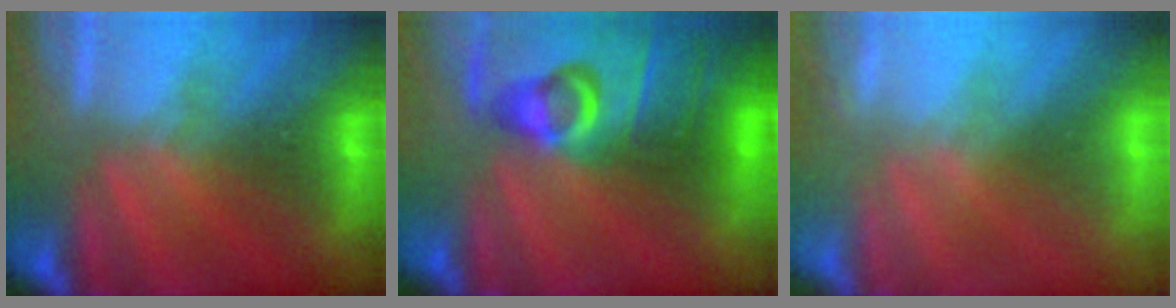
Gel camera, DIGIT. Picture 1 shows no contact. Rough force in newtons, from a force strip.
{"total": 8.3}
{"total": 2.4}